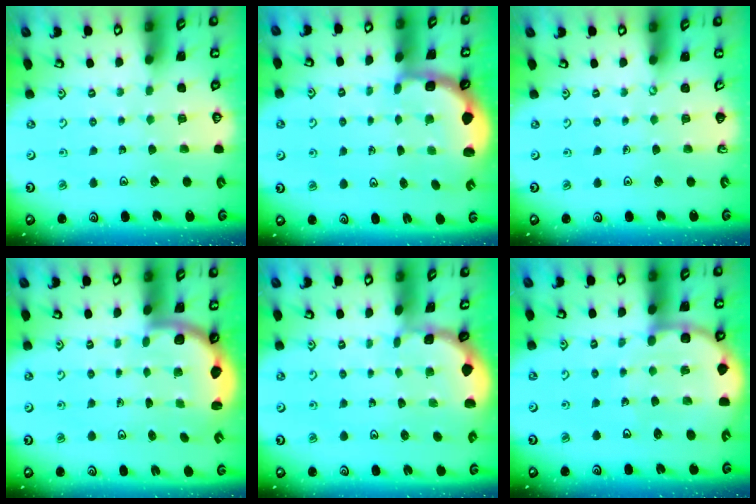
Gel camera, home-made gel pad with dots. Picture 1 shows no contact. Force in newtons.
{"total": 2.1, "press": 2.0, "slide": 0.6}
{"total": 0.0}
{"total": 2.4, "press": 2.3, "slide": 0.6}
{"total": 0.8, "press": 0.8, "slide": 0.2}
{"total": 7.8, "press": 7.7, "slide": 1.0}